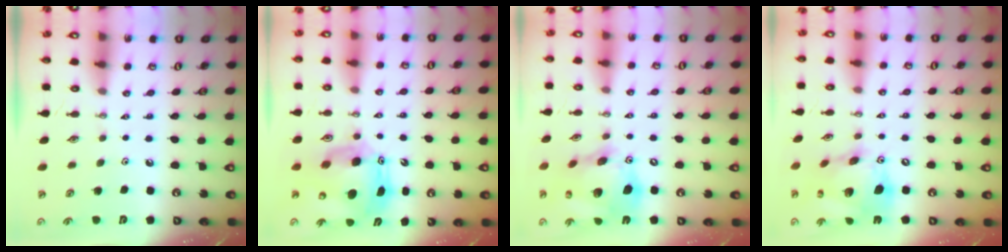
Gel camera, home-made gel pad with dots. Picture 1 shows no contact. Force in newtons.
{"total": 13.0, "press": 12.9, "slide": 1.0}
{"total": 18.8, "press": 18.6, "slide": 2.5}
{"total": 18.2, "press": 18.1, "slide": 2.3}